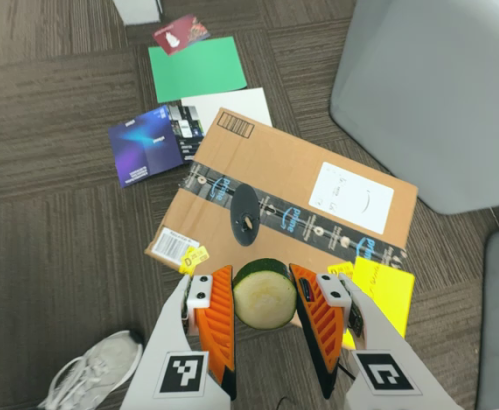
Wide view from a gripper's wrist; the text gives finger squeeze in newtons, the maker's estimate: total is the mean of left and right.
{"total": 10.4, "left": 10.8, "right": 9.9}